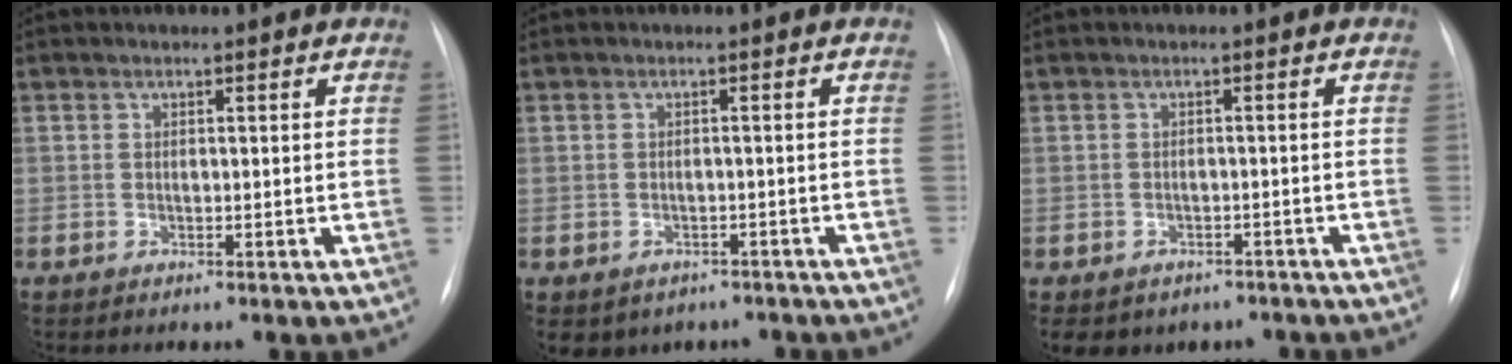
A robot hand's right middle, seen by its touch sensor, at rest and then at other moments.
{"total": 7.6, "force": [-5.5, 5.0, 1.5], "torque": [-0.017, 0.011, -0.060]}
{"total": 8.9, "force": [-6.5, 5.7, 2.1], "torque": [-0.034, 0.008, -0.072]}